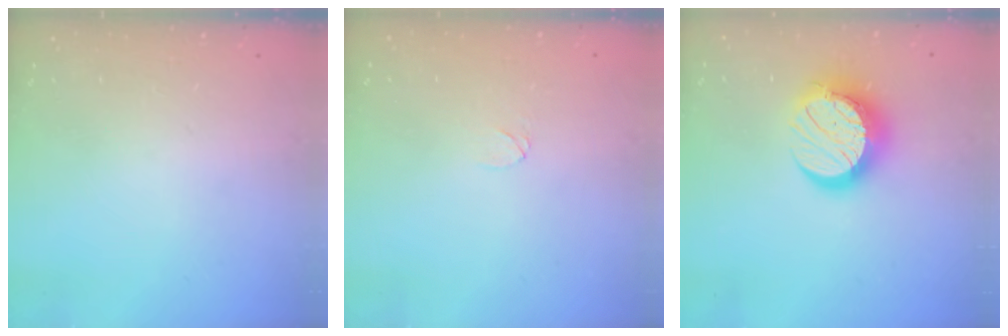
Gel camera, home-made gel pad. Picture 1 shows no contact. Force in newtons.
{"total": 3.5, "press": 3.5, "slide": 0.3}
{"total": 14.5, "press": 14.5, "slide": 1.1}